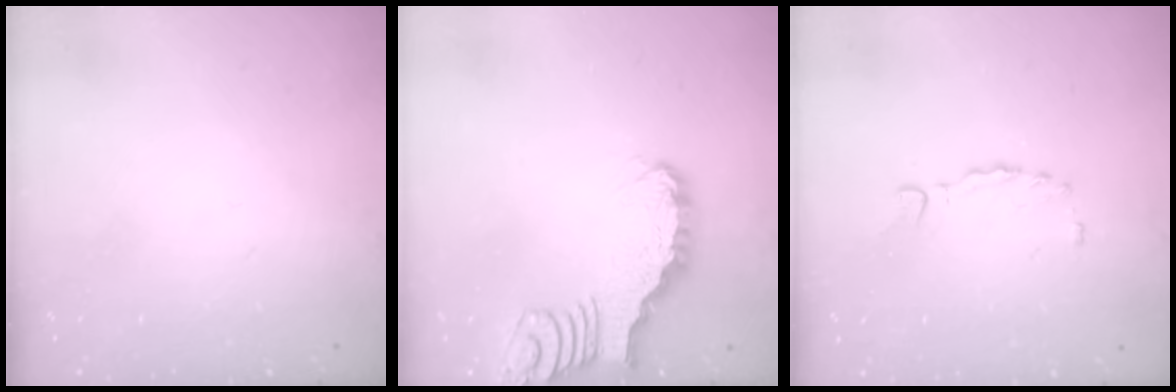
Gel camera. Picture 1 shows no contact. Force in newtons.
{"total": 2.4, "press": 2.4, "slide": 0.2}
{"total": 1.3, "press": 1.3, "slide": 0.3}